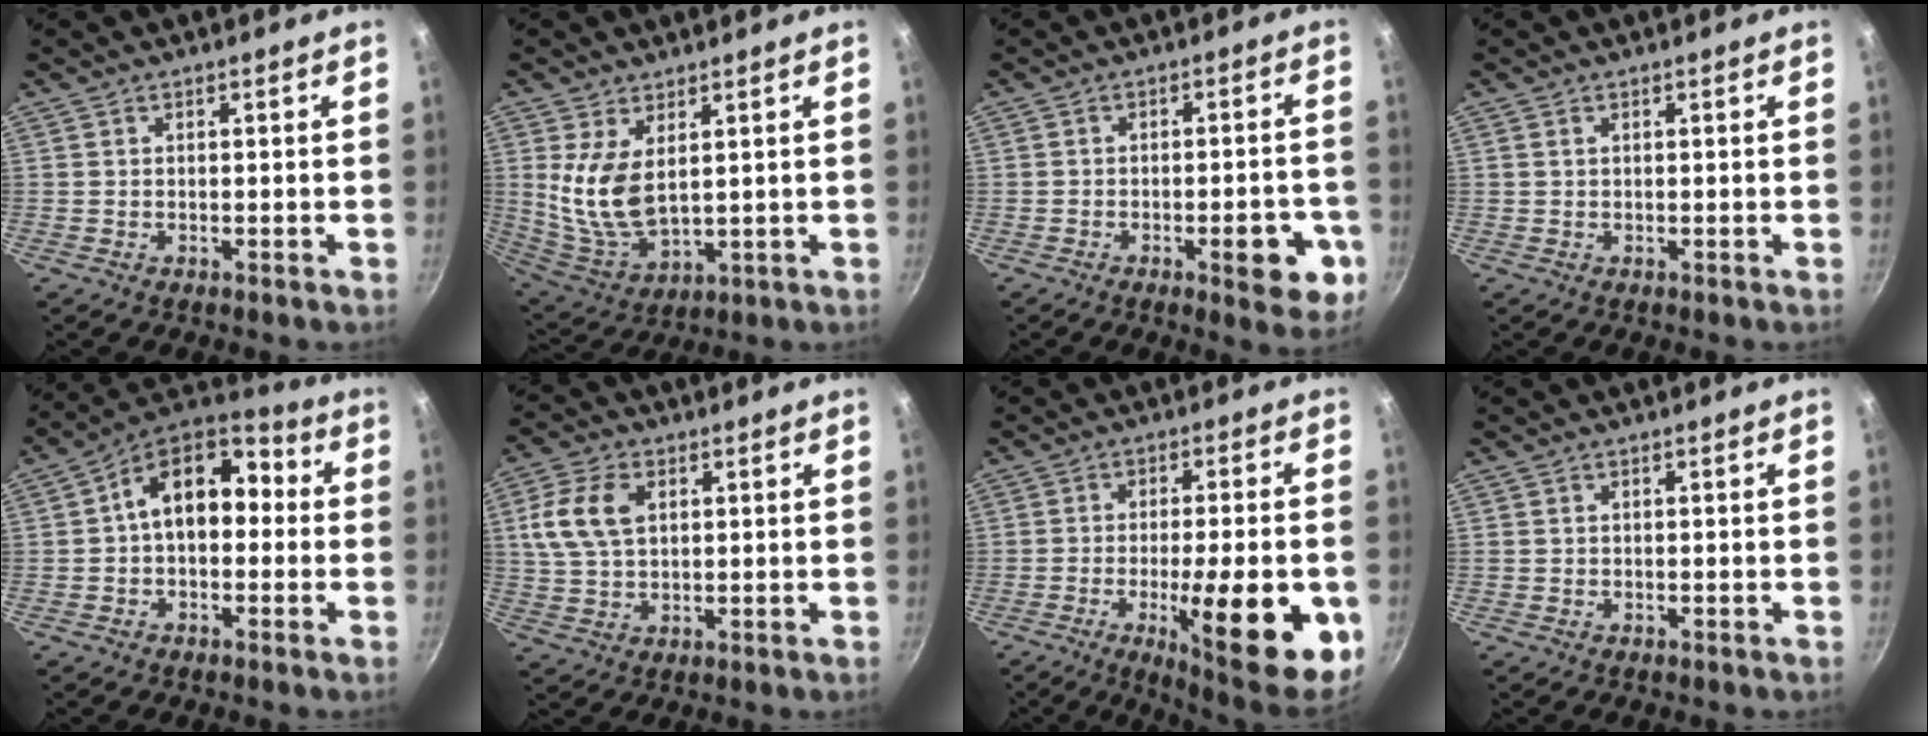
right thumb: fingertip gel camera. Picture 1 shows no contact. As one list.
[{"total": 11.0, "force": [2.9, 5.7, 8.9], "torque": [-0.173, -0.031, 0.068]}, {"total": 10.0, "force": [-3.7, 3.7, 8.5], "torque": [-0.081, 0.020, -0.043]}, {"total": 0.5, "force": [0.2, 0.3, 0.3], "torque": [-0.006, 0.001, 0.003]}, {"total": 14.4, "force": [0.9, 9.7, 10.6], "torque": [-0.124, 0.047, -0.005]}, {"total": 9.9, "force": [2.6, 6.4, 7.0], "torque": [-0.129, 0.006, 0.048]}, {"total": 19.6, "force": [-5.5, 4.9, 18.2], "torque": [-0.230, 0.007, -0.073]}, {"total": 0.0}]